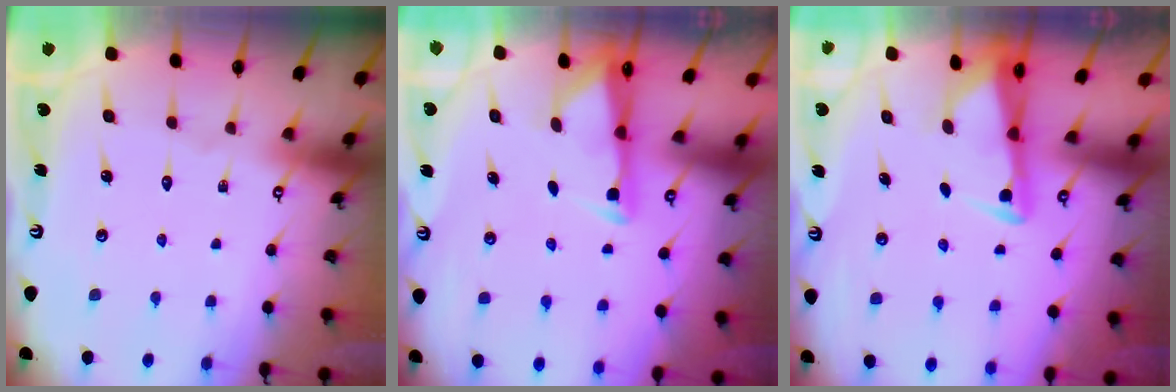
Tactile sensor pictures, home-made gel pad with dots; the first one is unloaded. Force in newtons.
{"total": 2.6, "press": 2.6, "slide": 0.4}
{"total": 2.8, "press": 2.8, "slide": 0.5}